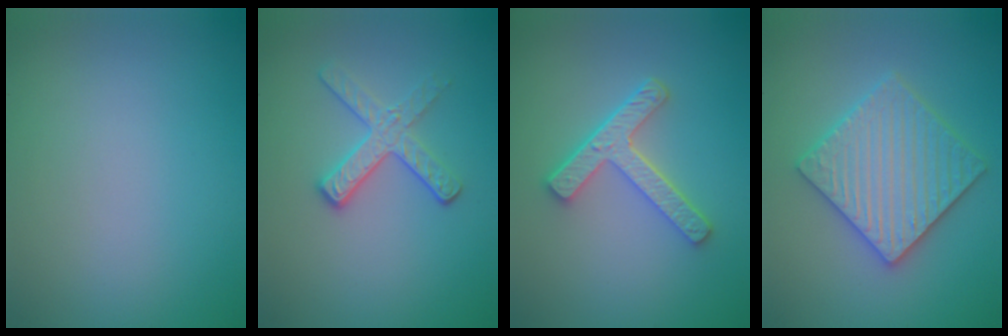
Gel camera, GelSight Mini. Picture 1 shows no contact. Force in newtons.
{"total": 2.9, "press": 2.6, "slide": 1.3}
{"total": 4.4, "press": 3.3, "slide": 2.9}
{"total": 5.8, "press": 5.7, "slide": 1.1}